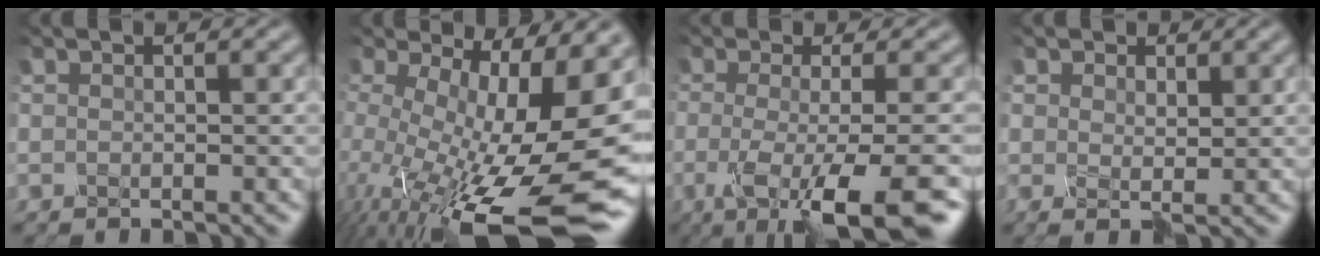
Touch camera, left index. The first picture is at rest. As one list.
[{"total": 17.7, "force": [-2.5, 6.3, 16.4], "torque": [-0.250, -0.028, -0.024]}, {"total": 9.5, "force": [-3.7, 3.0, 8.2], "torque": [-0.105, -0.006, -0.058]}, {"total": 1.8, "force": [1.4, 1.2, -0.1], "torque": [0.002, 0.007, 0.018]}]